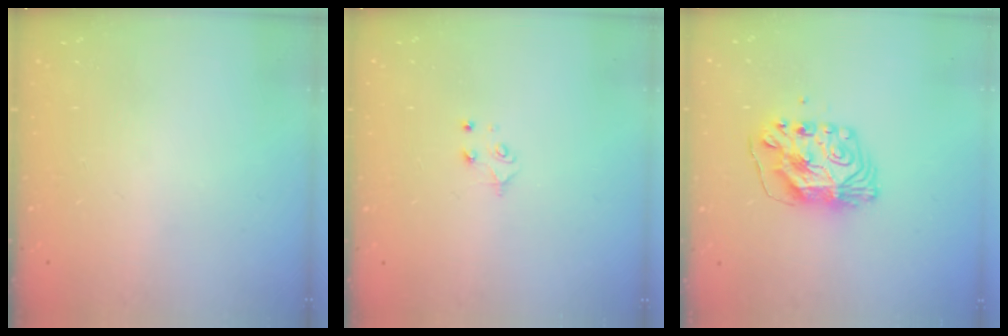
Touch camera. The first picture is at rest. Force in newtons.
{"total": 4.0, "press": 3.9, "slide": 0.4}
{"total": 9.6, "press": 9.6, "slide": 0.9}